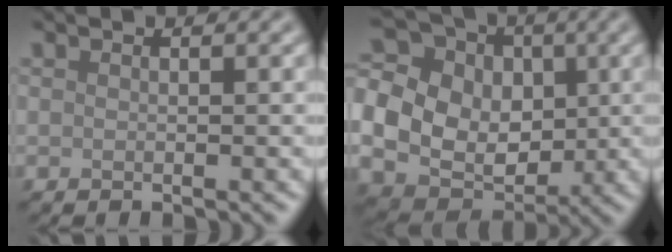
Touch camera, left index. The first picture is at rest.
{"total": 14.2, "force": [0.9, 12.2, 7.3], "torque": [-0.182, 0.017, 0.005]}